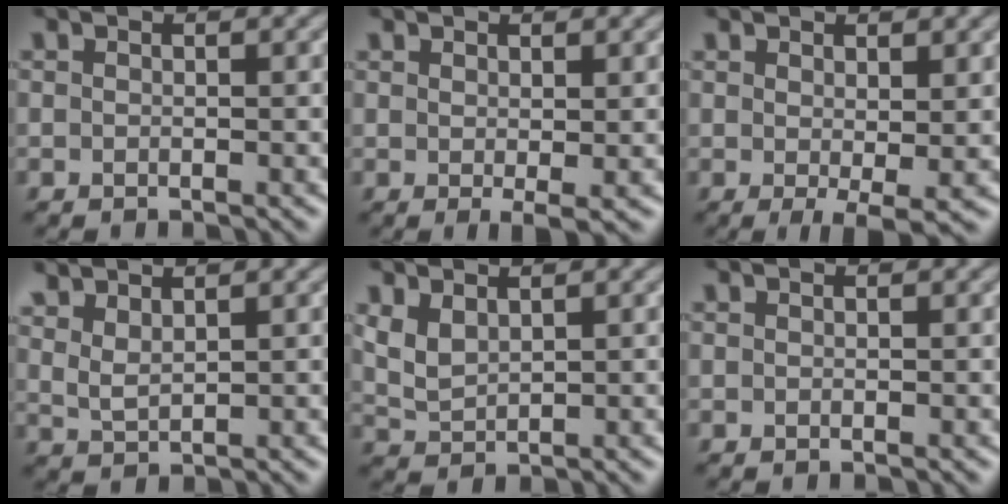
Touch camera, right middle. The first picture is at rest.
{"total": 1.5, "force": [0.6, 0.2, 1.3], "torque": [-0.022, -0.010, 0.014]}
{"total": 2.6, "force": [0.6, 0.6, 2.5], "torque": [-0.039, -0.011, 0.015]}
{"total": 2.5, "force": [2.2, 0.7, 1.0], "torque": [-0.025, -0.001, 0.053]}
{"total": 2.3, "force": [1.3, 1.2, 1.4], "torque": [-0.039, -0.002, 0.032]}
{"total": 0.0}